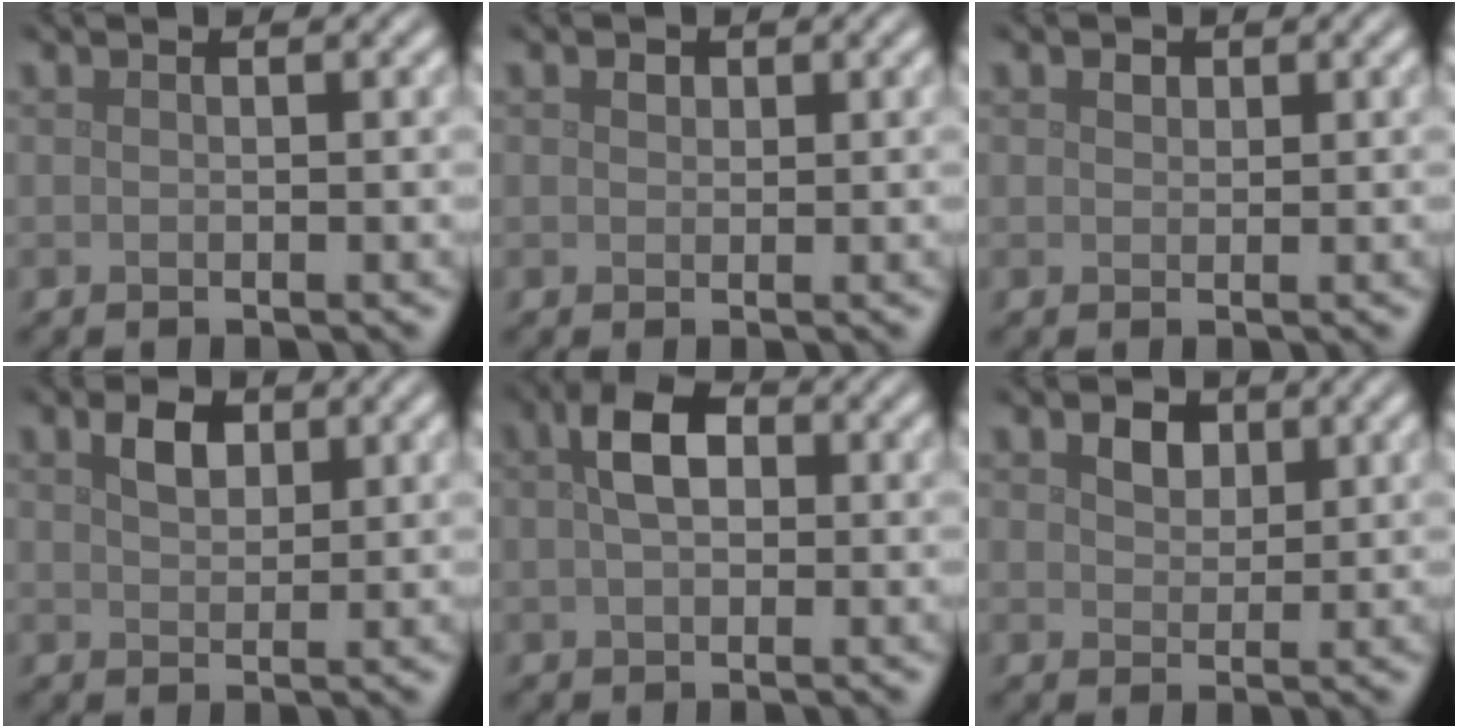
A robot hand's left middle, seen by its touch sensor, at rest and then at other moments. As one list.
[{"total": 0.8, "force": [0.4, 0.6, 0.3], "torque": [-0.006, -0.001, 0.006]}, {"total": 0.8, "force": [0.5, 0.6, 0.3], "torque": [-0.007, -0.002, 0.007]}, {"total": 2.2, "force": [1.1, 1.4, 1.4], "torque": [-0.029, 0.005, 0.021]}, {"total": 3.9, "force": [0.7, 2.4, 3.0], "torque": [-0.055, 0.011, 0.004]}, {"total": 2.1, "force": [1.1, 1.5, 1.1], "torque": [-0.023, 0.003, 0.017]}]